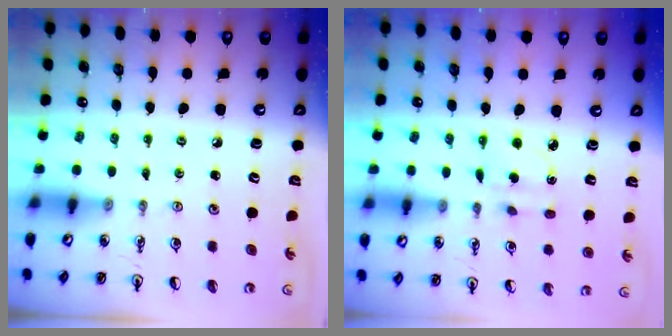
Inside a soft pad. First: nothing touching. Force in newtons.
{"total": 2.3, "press": 2.1, "slide": 0.8}